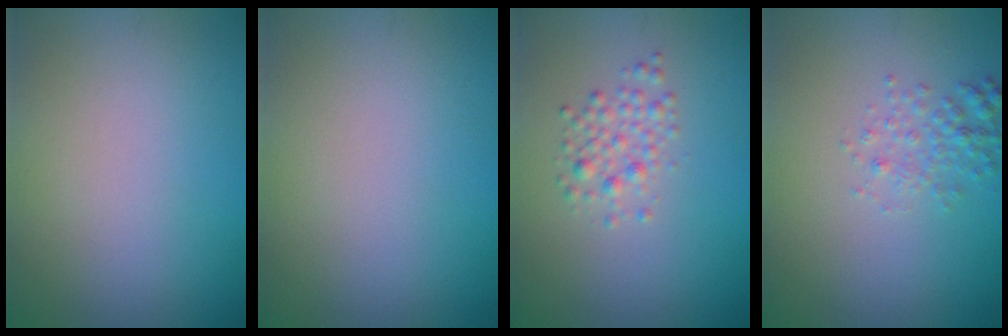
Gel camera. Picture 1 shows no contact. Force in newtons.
{"total": 0.0}
{"total": 1.9, "press": 1.9, "slide": 0.1}
{"total": 2.0, "press": 2.0, "slide": 0.1}